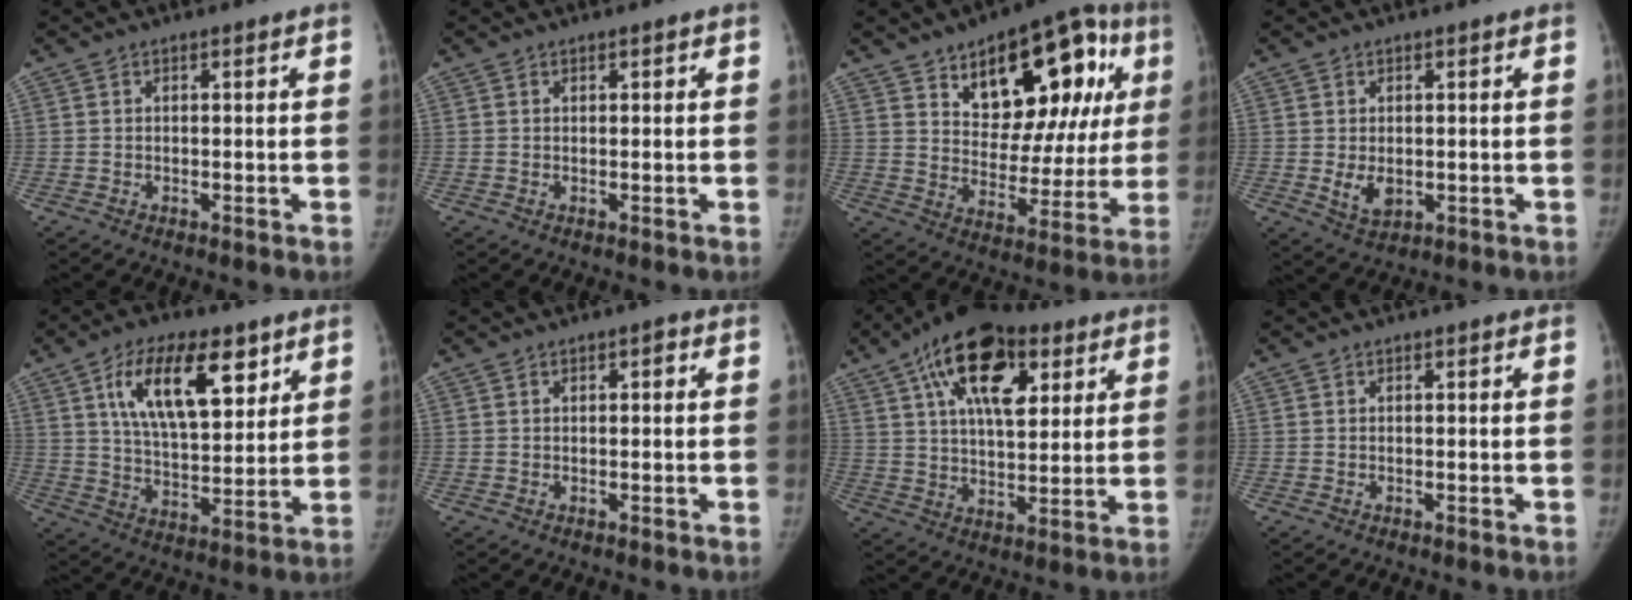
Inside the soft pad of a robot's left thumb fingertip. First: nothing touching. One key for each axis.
{"total": 0.5, "fx": 0.3, "fy": 0.4, "fz": 0.2, "tx": 0.005, "ty": 0.000, "tz": 0.002}
{"total": 23.3, "fx": 9.6, "fy": 12.0, "fz": 17.5, "tx": -0.186, "ty": -0.013, "tz": 0.140}
{"total": 4.1, "fx": -0.3, "fy": 2.9, "fz": 2.9, "tx": -0.041, "ty": -0.009, "tz": 0.005}
{"total": 17.2, "fx": 8.1, "fy": 7.9, "fz": 13.0, "tx": -0.179, "ty": -0.031, "tz": 0.145}
{"total": 1.2, "fx": 0.4, "fy": 0.7, "fz": 0.9, "tx": -0.008, "ty": 0.002, "tz": 0.004}
{"total": 19.5, "fx": 8.8, "fy": 10.1, "fz": 14.2, "tx": -0.207, "ty": -0.012, "tz": 0.142}
{"total": 0.0}